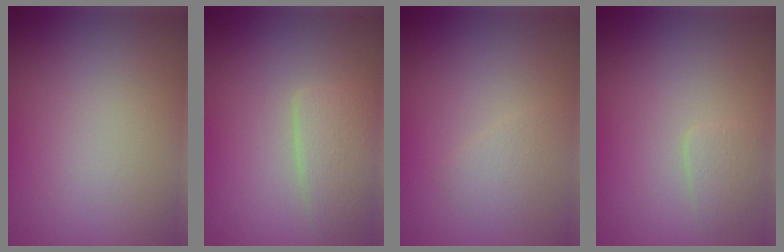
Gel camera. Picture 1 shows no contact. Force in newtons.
{"total": 2.8, "press": 2.8, "slide": 0.1}
{"total": 1.5, "press": 1.4, "slide": 0.1}
{"total": 1.4, "press": 1.4, "slide": 0.0}